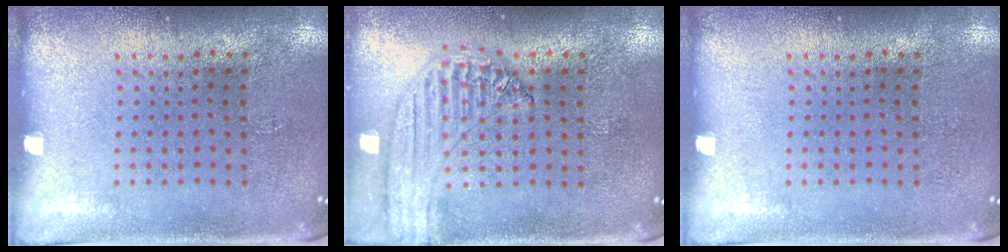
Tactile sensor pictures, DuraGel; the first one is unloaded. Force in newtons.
{"total": 1.2, "press": 1.2, "slide": 0.2}
{"total": 0.0}